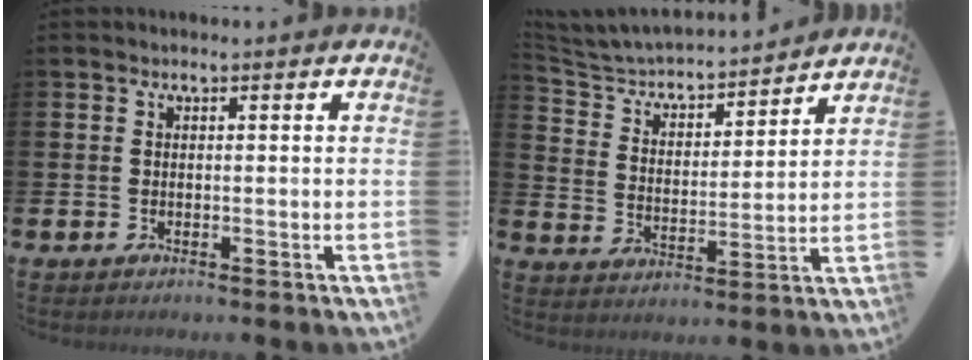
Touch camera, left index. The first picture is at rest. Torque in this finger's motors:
{"motor_torque": [1.14, -1.00, 0.22, 0.03]}